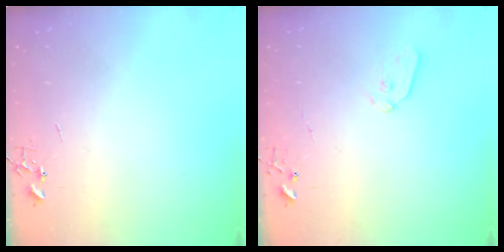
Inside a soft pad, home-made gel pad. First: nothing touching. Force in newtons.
{"total": 6.0, "press": 5.9, "slide": 0.8}